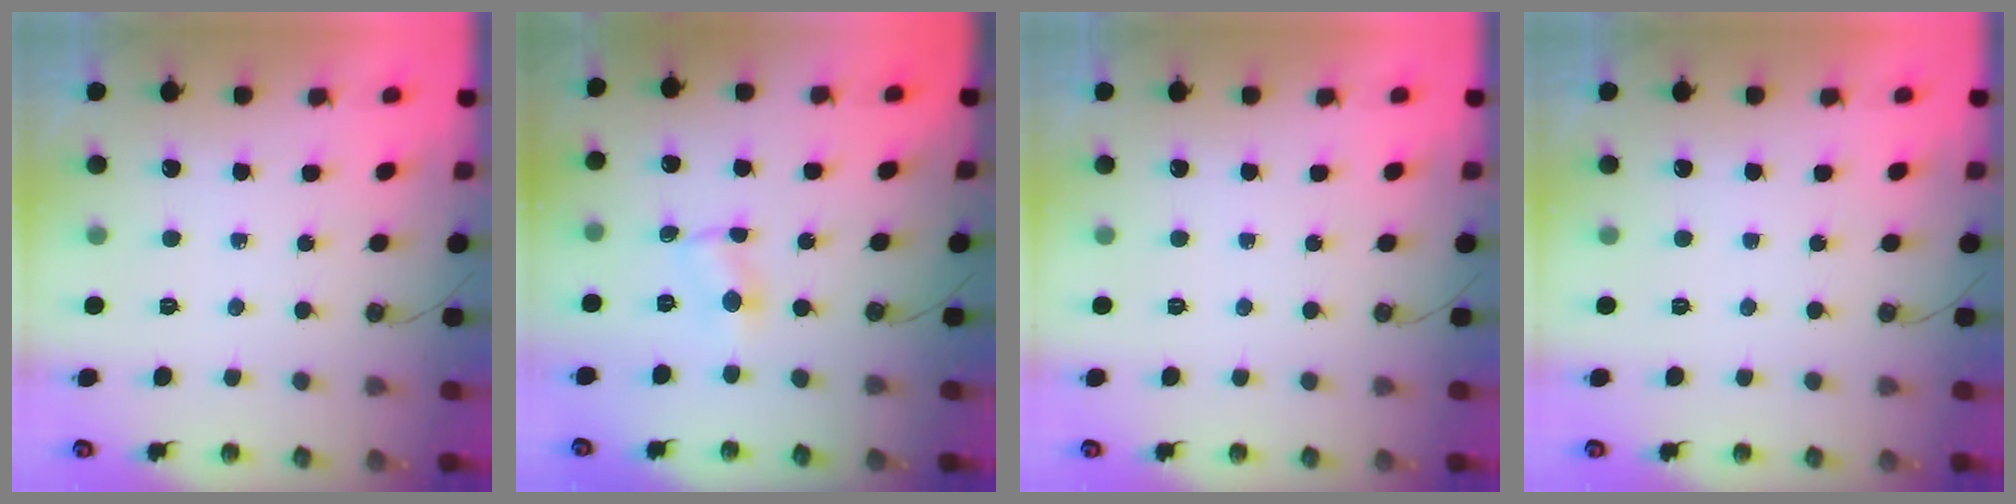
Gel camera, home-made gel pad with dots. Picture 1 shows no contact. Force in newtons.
{"total": 1.5, "press": 1.5, "slide": 0.2}
{"total": 0.0}
{"total": 0.0}